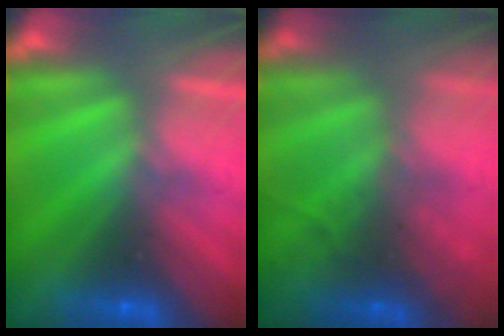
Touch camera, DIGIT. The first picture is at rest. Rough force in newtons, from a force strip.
{"total": 10.3}